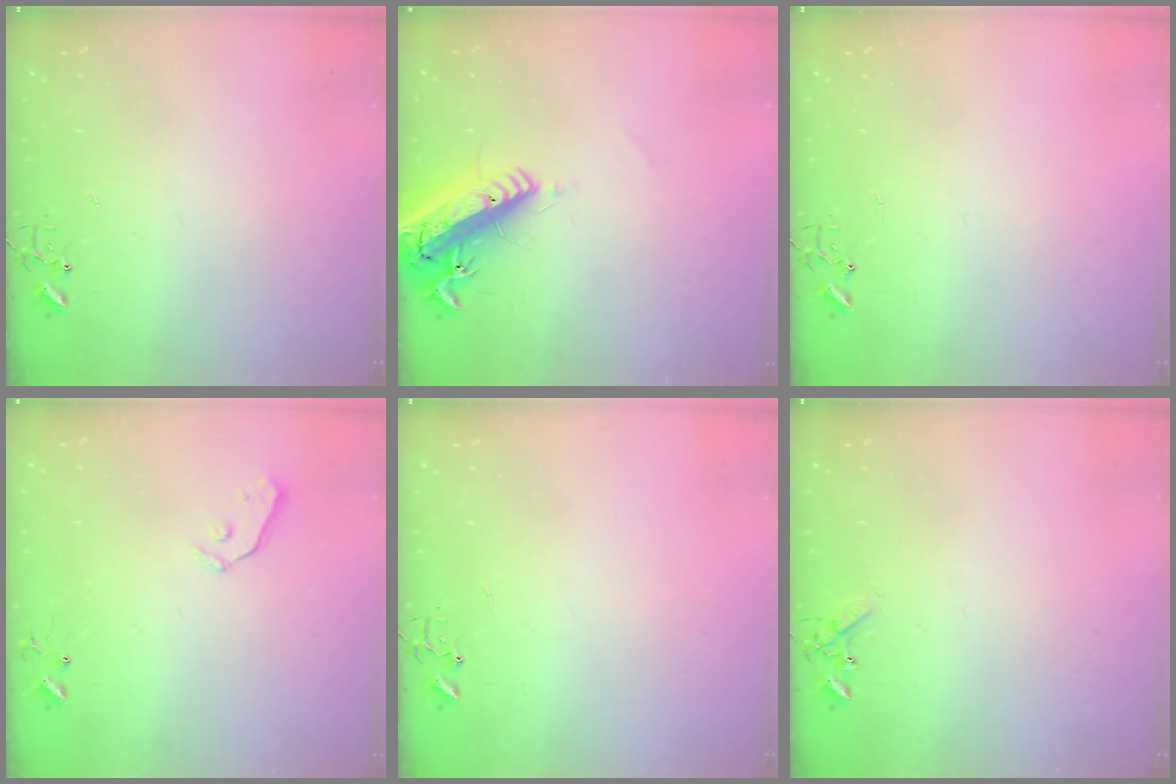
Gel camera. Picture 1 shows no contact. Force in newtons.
{"total": 20.7, "press": 20.3, "slide": 4.2}
{"total": 0.0}
{"total": 4.7, "press": 4.6, "slide": 0.7}
{"total": 0.0}
{"total": 4.7, "press": 4.6, "slide": 0.6}